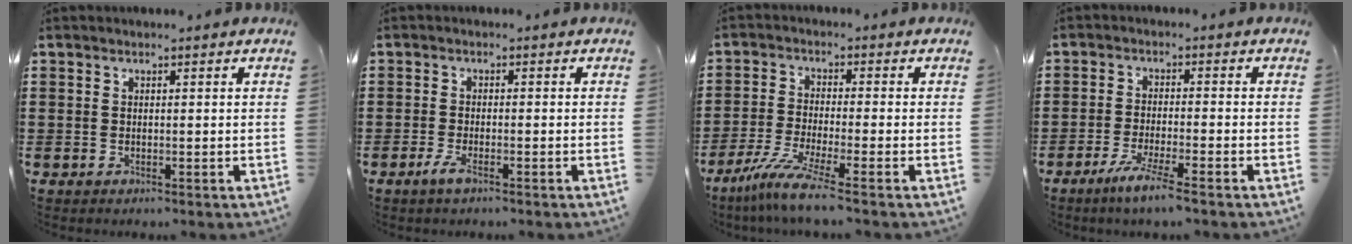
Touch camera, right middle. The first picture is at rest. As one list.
[{"total": 2.1, "force": [-1.1, 0.4, 1.7], "torque": [-0.037, -0.003, -0.023]}, {"total": 6.3, "force": [-4.5, -0.1, 4.4], "torque": [-0.105, -0.024, -0.091]}, {"total": 4.4, "force": [-3.3, -0.2, 3.0], "torque": [-0.061, -0.012, -0.059]}]